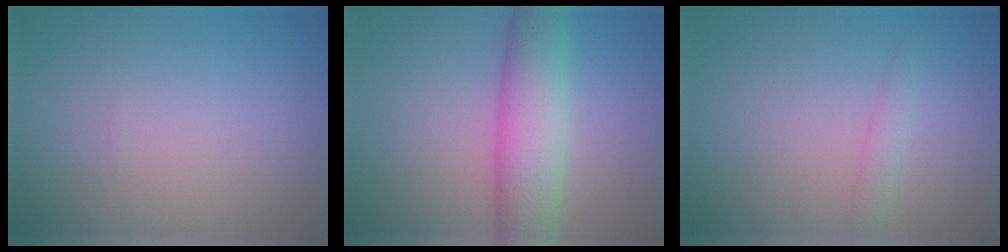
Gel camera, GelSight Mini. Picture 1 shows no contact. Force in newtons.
{"total": 7.2, "press": 7.2, "slide": 0.2}
{"total": 1.3, "press": 1.3, "slide": 0.0}